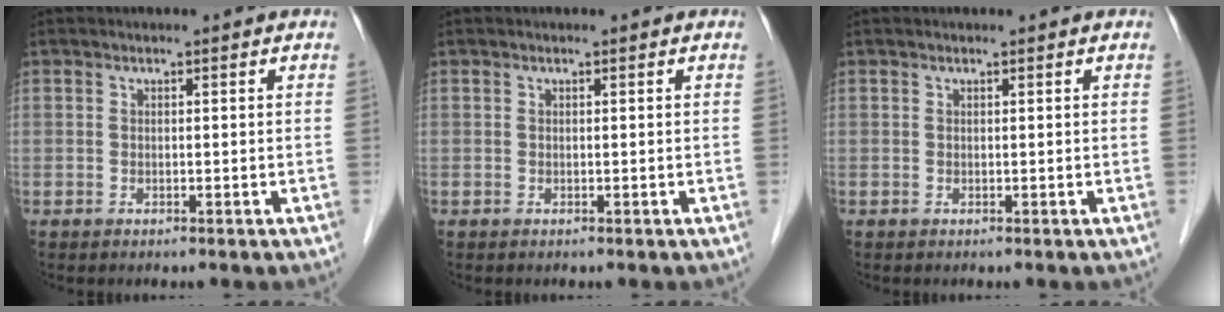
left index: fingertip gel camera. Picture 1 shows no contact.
{"total": 0.0}
{"total": 0.0}